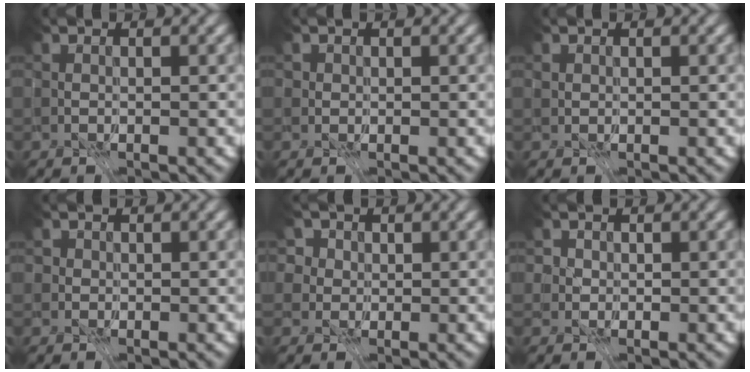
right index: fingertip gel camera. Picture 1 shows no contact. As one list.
[{"total": 2.3, "force": [1.2, 1.7, 1.0], "torque": [-0.012, 0.003, 0.006]}, {"total": 1.3, "force": [0.7, 1.0, 0.5], "torque": [-0.012, 0.003, 0.008]}, {"total": 2.6, "force": [1.3, 1.9, 1.1], "torque": [-0.008, 0.005, 0.002]}, {"total": 7.3, "force": [4.2, 4.9, 3.4], "torque": [-0.069, 0.017, 0.047]}, {"total": 3.3, "force": [1.9, 2.4, 1.4], "torque": [-0.012, 0.003, 0.011]}]